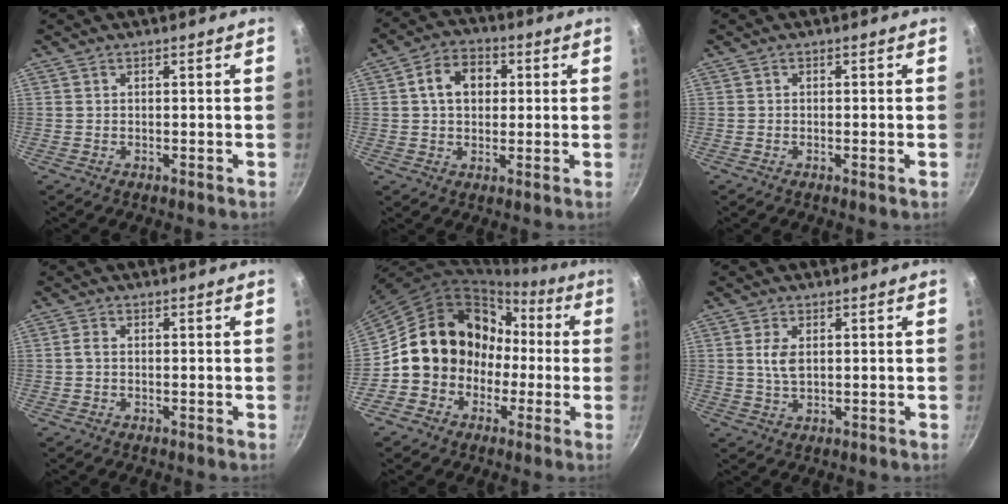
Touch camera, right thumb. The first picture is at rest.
{"total": 8.1, "force": [1.5, 6.1, 5.1], "torque": [-0.058, 0.013, 0.013]}
{"total": 0.9, "force": [-0.4, 0.0, 0.8], "torque": [-0.020, 0.002, -0.007]}
{"total": 1.3, "force": [-0.3, 0.7, 1.0], "torque": [-0.028, 0.006, -0.010]}
{"total": 15.6, "force": [-1.3, 13.7, 7.3], "torque": [-0.066, 0.062, -0.024]}
{"total": 3.9, "force": [0.8, 2.1, 3.2], "torque": [-0.061, -0.003, 0.016]}